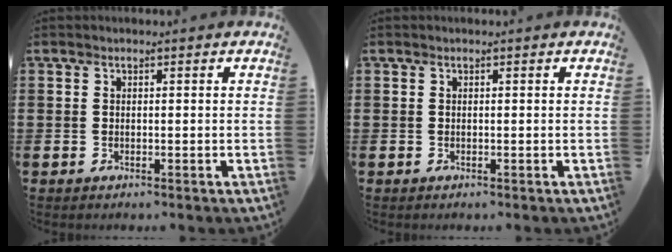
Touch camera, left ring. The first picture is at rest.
{"total": 0.0}